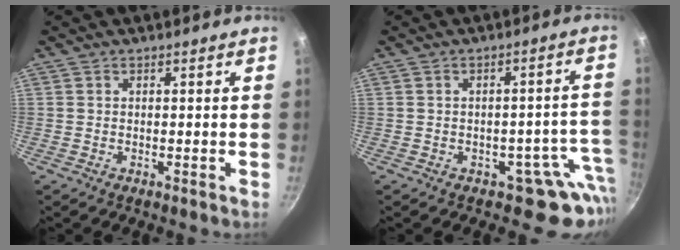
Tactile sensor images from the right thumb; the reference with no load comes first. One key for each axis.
{"total": 9.1, "fx": -3.9, "fy": 6.8, "fz": 4.7, "tx": 0.035, "ty": 0.044, "tz": -0.034}